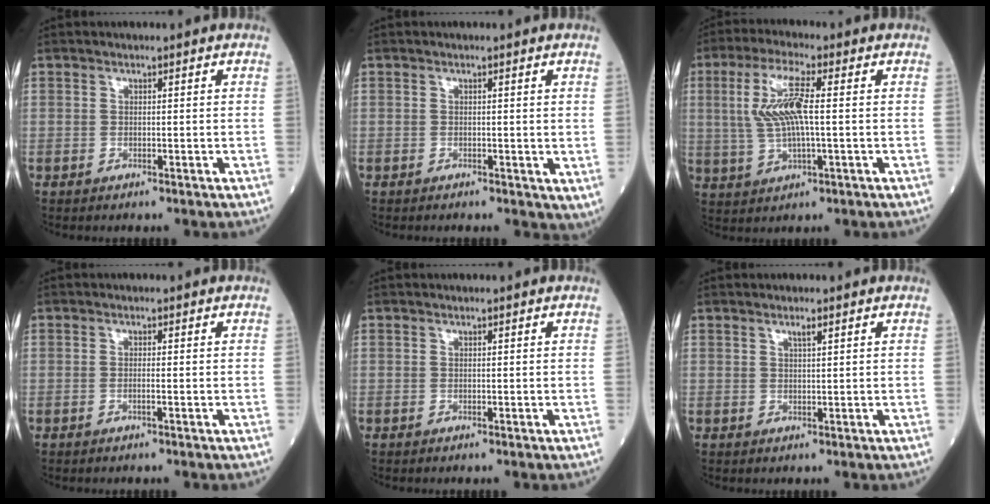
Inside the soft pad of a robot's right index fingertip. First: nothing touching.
{"total": 1.4, "force": [-0.2, 1.1, 0.9], "torque": [-0.010, 0.000, -0.003]}
{"total": 9.0, "force": [1.2, 1.6, 8.8], "torque": [-0.193, 0.006, 0.026]}
{"total": 0.9, "force": [-0.3, -0.1, 0.8], "torque": [-0.018, 0.000, -0.006]}
{"total": 0.0}
{"total": 1.2, "force": [0.7, 0.0, 0.9], "torque": [-0.019, -0.001, 0.013]}